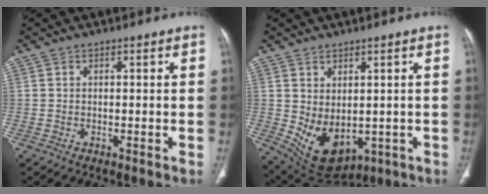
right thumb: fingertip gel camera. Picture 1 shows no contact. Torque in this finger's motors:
{"motor_torque": [-0.38, 0.74, -0.15, 0.15, 0.33]}